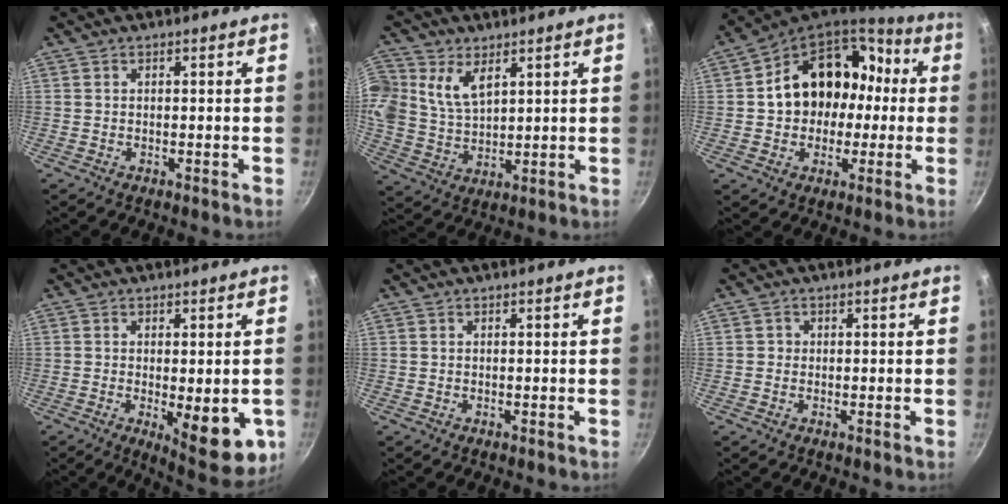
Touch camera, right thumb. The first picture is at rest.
{"total": 10.1, "force": [4.3, 6.9, 5.9], "torque": [-0.115, -0.014, 0.084]}
{"total": 19.4, "force": [1.0, 15.7, 11.5], "torque": [-0.147, 0.061, 0.016]}
{"total": 11.9, "force": [-2.6, 4.4, 10.8], "torque": [-0.121, -0.010, -0.022]}
{"total": 0.0}
{"total": 0.9, "force": [-0.1, 0.9, 0.1], "torque": [0.003, 0.001, -0.004]}